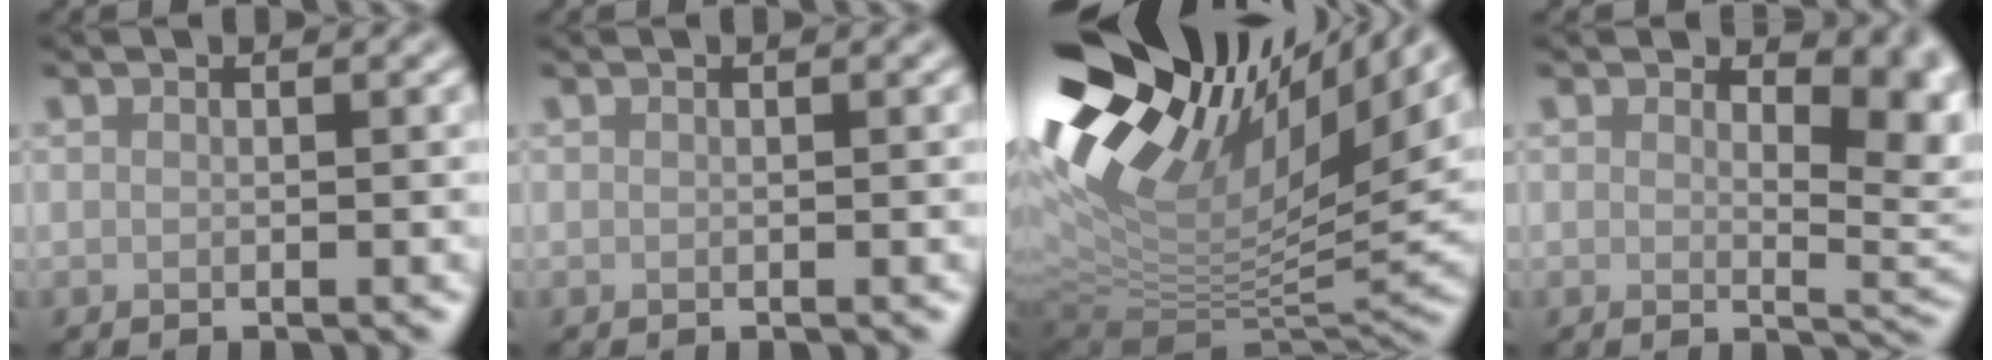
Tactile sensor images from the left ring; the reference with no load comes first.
{"total": 0.0}
{"total": 16.0, "force": [7.4, 7.5, 12.1], "torque": [-0.243, 0.023, 0.148]}
{"total": 4.6, "force": [1.8, 2.1, 3.6], "torque": [-0.040, -0.011, 0.024]}